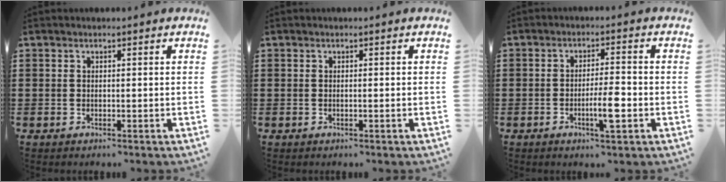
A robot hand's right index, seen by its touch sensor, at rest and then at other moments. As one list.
[{"total": 0.0}, {"total": 5.4, "force": [-1.9, 0.8, 5.0], "torque": [-0.087, -0.006, -0.033]}]